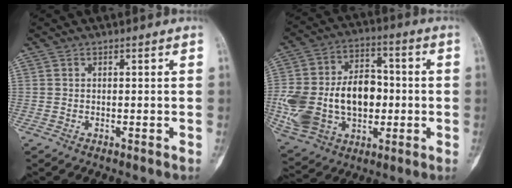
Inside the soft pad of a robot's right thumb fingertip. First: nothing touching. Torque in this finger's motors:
{"motor_torque": [2.44, 2.58, 1.44, -0.60, 0.18]}